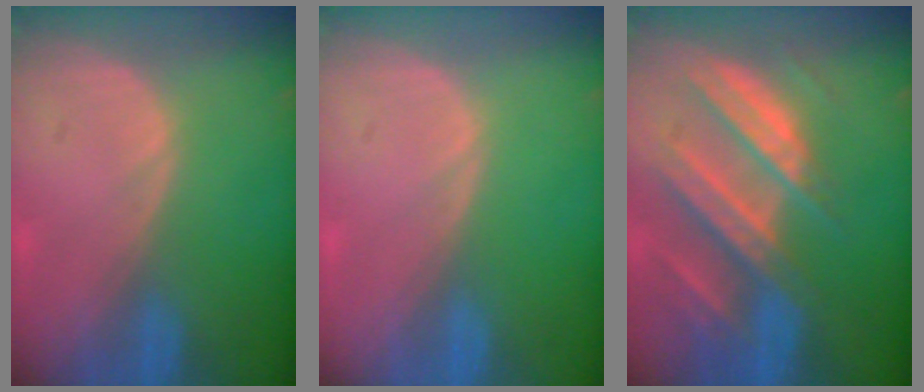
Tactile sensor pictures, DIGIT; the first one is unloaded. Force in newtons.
{"total": 0.0}
{"total": 10.3, "press": 9.2, "slide": 4.8}